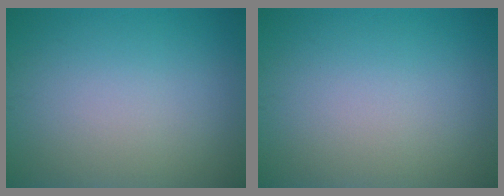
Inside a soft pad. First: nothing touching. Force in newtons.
{"total": 0.0}